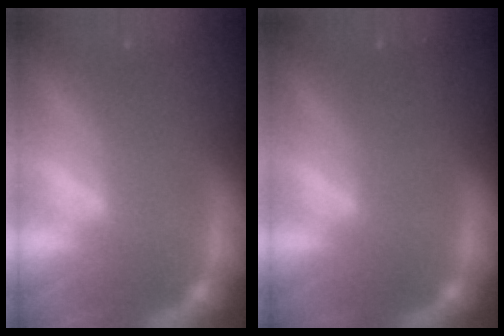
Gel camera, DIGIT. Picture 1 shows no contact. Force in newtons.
{"total": 0.0}